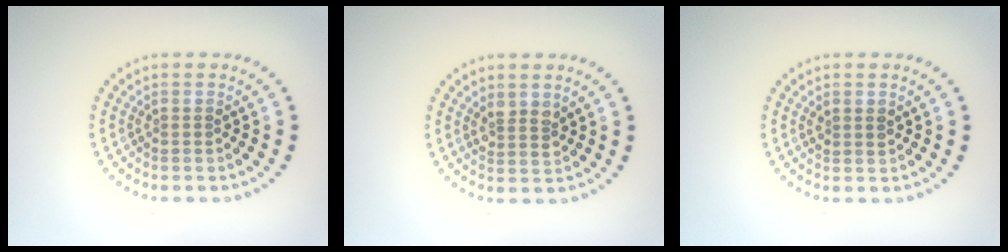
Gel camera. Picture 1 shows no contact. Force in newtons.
{"total": 1.8, "press": 1.5, "slide": 1.1}
{"total": 1.1, "press": 1.0, "slide": 0.5}